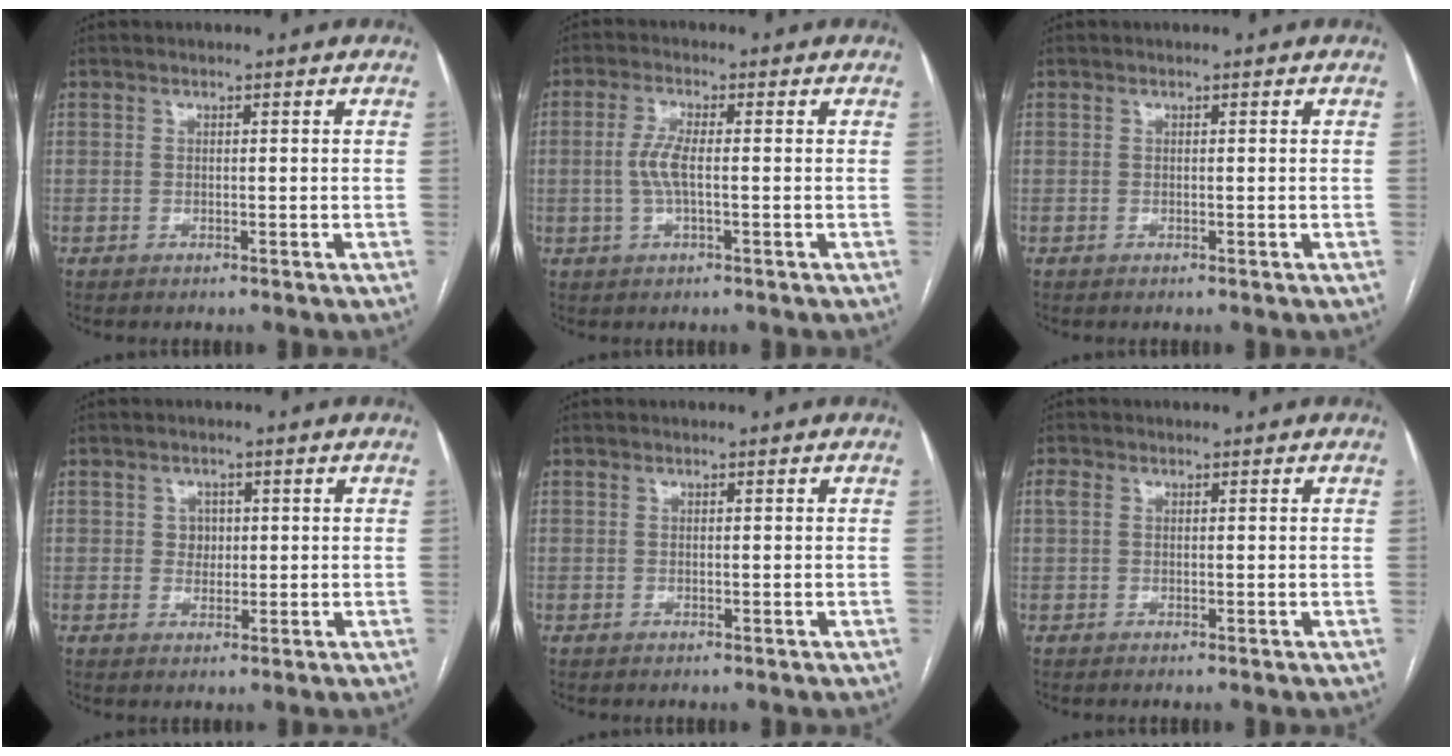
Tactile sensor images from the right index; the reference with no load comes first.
{"total": 4.1, "force": [-0.3, 0.9, 4.0], "torque": [-0.090, 0.002, -0.007]}
{"total": 0.0}
{"total": 2.3, "force": [0.4, 2.0, 0.9], "torque": [-0.010, 0.002, 0.006]}
{"total": 0.0}
{"total": 1.4, "force": [0.5, 1.0, 0.9], "torque": [-0.027, 0.016, 0.013]}